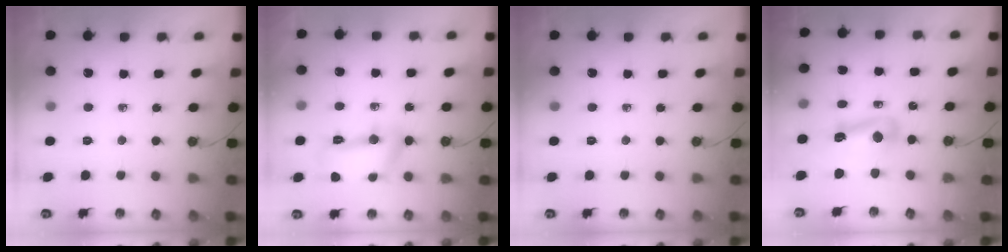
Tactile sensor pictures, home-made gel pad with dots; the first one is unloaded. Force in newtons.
{"total": 13.2, "press": 13.2, "slide": 0.9}
{"total": 0.0}
{"total": 12.7, "press": 12.6, "slide": 1.5}